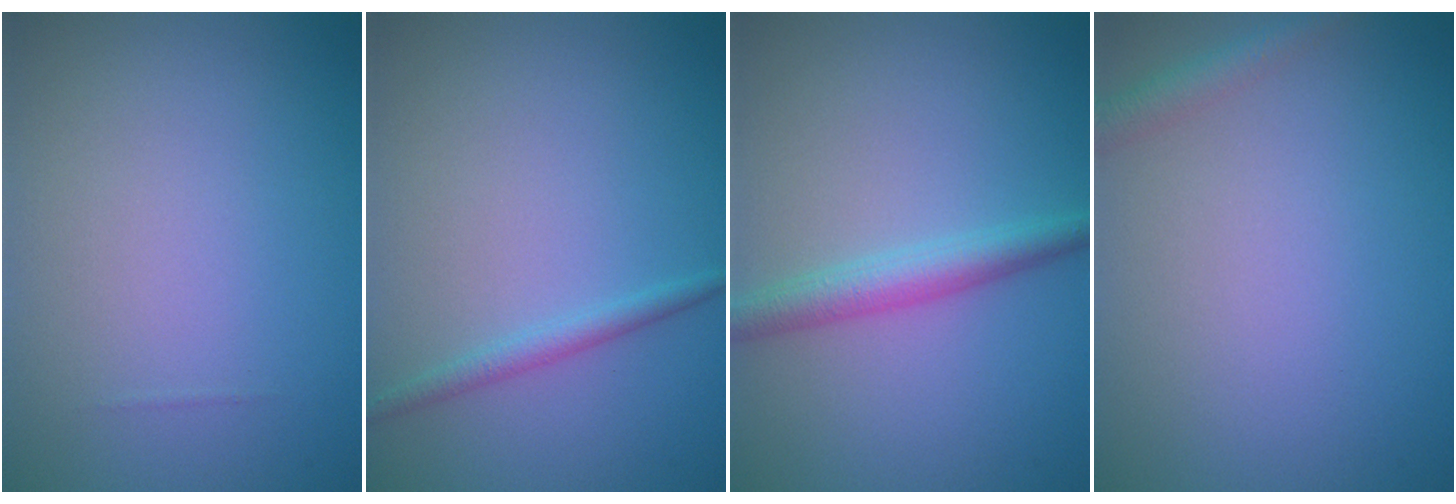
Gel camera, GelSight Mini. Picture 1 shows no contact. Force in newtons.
{"total": 1.4, "press": 1.4, "slide": 0.1}
{"total": 2.9, "press": 2.9, "slide": 0.1}
{"total": 1.5, "press": 1.5, "slide": 0.1}